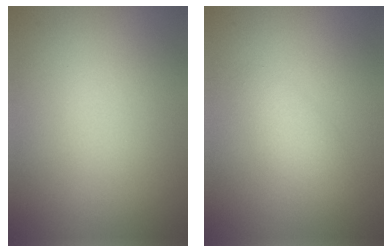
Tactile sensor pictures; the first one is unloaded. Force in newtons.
{"total": 1.9, "press": 1.9, "slide": 0.2}